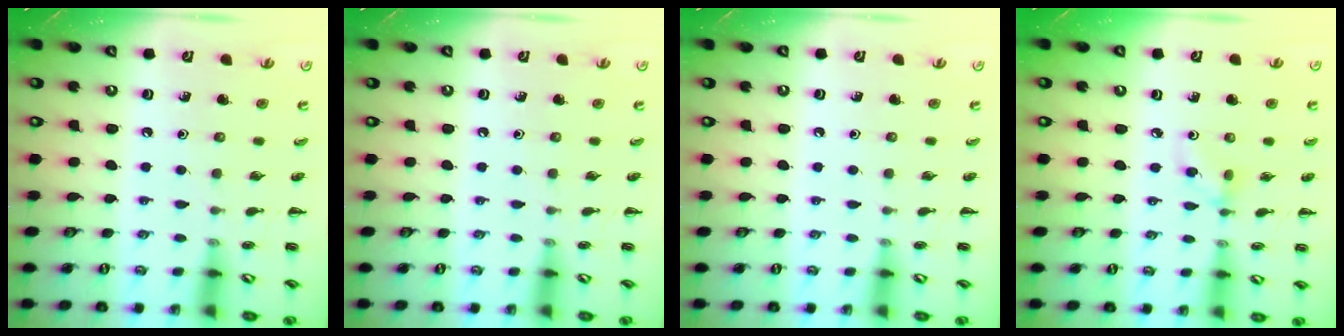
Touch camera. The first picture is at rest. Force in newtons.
{"total": 0.0}
{"total": 0.0}
{"total": 3.0, "press": 2.8, "slide": 1.2}